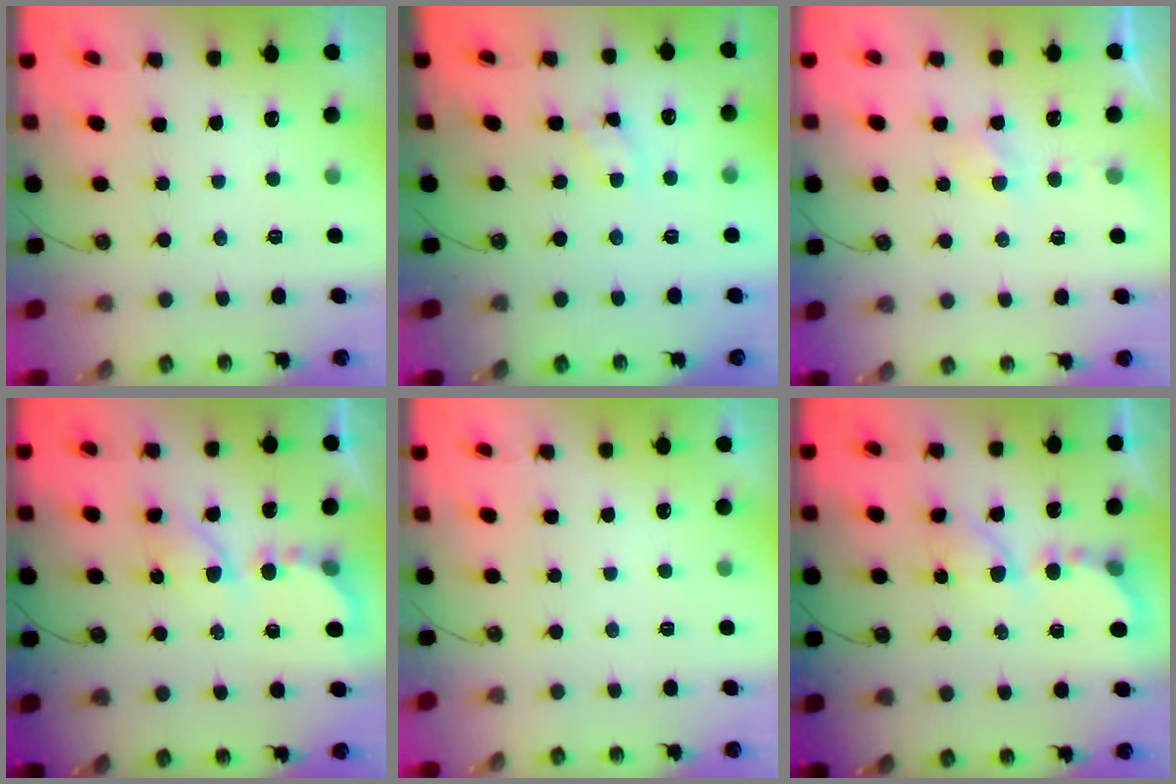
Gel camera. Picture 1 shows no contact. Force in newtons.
{"total": 3.4, "press": 3.3, "slide": 0.4}
{"total": 3.3, "press": 3.3, "slide": 0.5}
{"total": 6.3, "press": 6.2, "slide": 0.7}
{"total": 0.0}
{"total": 6.0, "press": 6.0, "slide": 0.6}